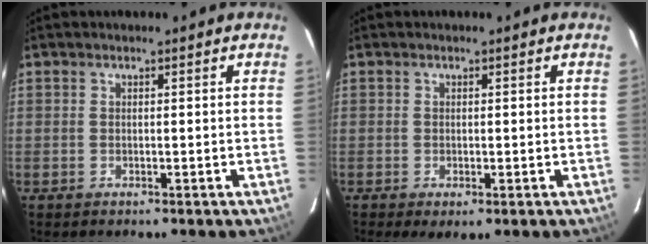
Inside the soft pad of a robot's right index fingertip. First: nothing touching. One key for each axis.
{"total": 2.2, "fx": -0.7, "fy": 0.6, "fz": 2.0, "tx": -0.039, "ty": -0.010, "tz": -0.007}